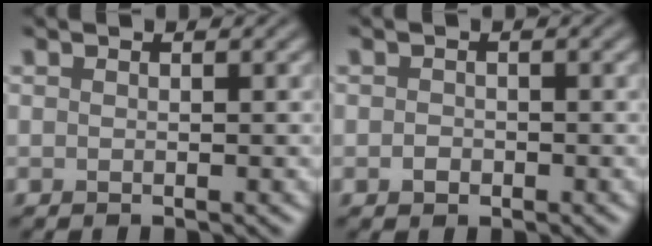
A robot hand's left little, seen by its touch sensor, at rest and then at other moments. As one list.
[{"total": 0.9, "force": [-0.3, 0.8, 0.4], "torque": [-0.007, 0.000, -0.008]}]